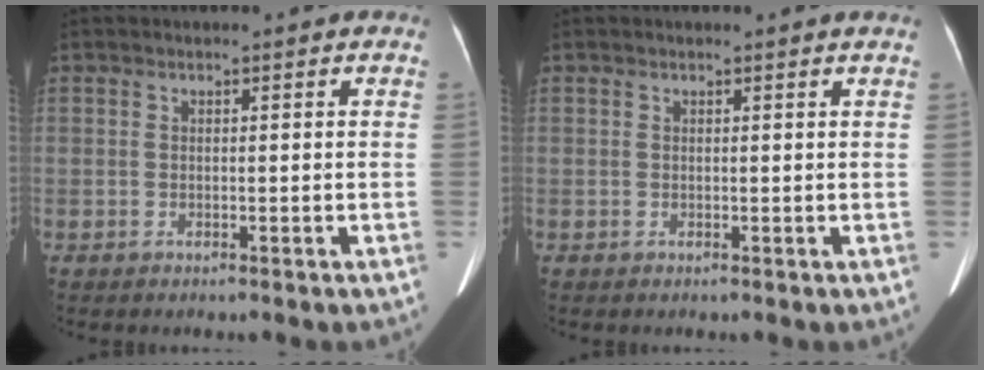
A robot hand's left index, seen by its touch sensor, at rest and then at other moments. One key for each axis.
{"total": 0.5, "fx": 0.5, "fy": -0.1, "fz": 0.2, "tx": -0.010, "ty": -0.004, "tz": 0.008}